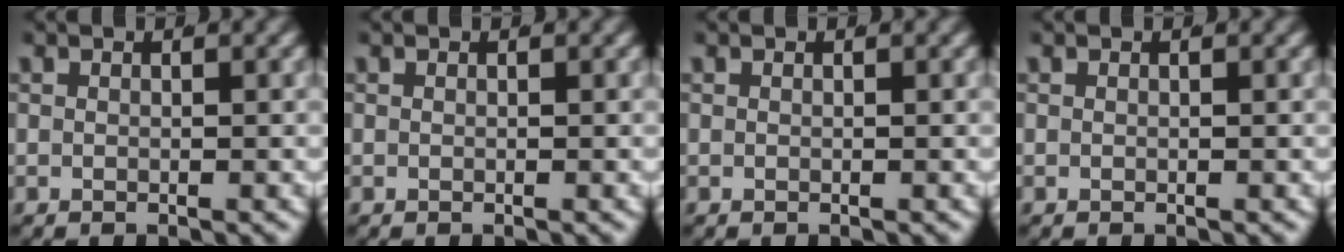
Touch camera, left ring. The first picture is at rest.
{"total": 0.0}
{"total": 0.0}
{"total": 0.0}